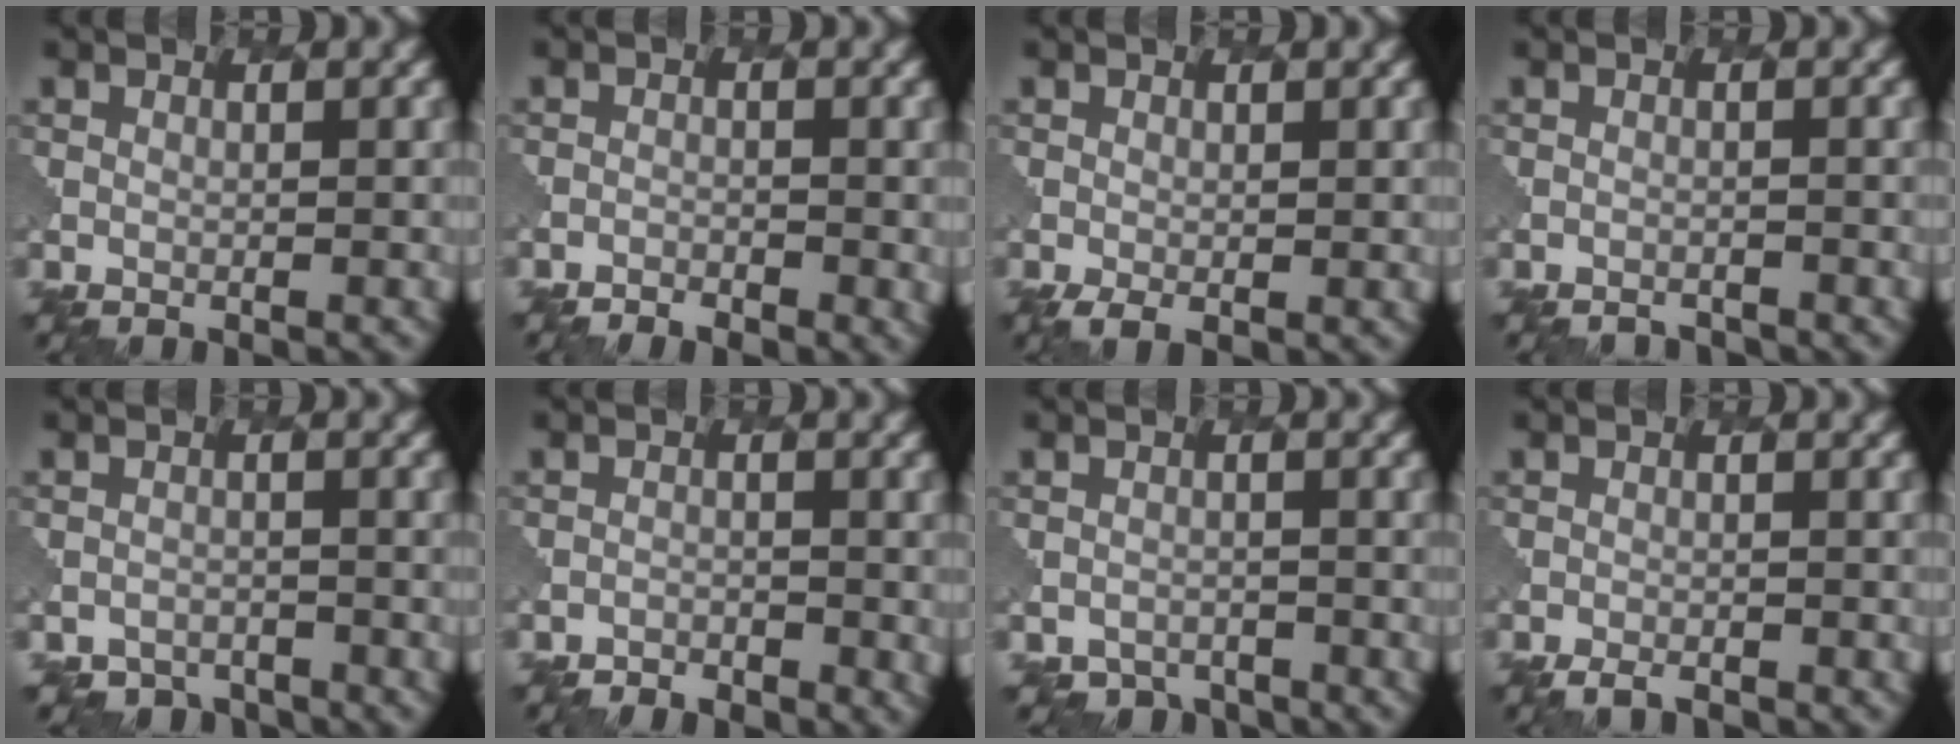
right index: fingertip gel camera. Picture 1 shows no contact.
{"total": 2.4, "force": [-2.0, 1.0, 1.0], "torque": [-0.023, 0.004, -0.029]}
{"total": 1.8, "force": [-0.5, 0.8, 1.5], "torque": [-0.027, -0.007, -0.006]}
{"total": 1.7, "force": [-1.7, 0.4, -0.1], "torque": [0.005, 0.001, -0.021]}
{"total": 3.2, "force": [-2.9, 1.2, -0.5], "torque": [0.014, -0.003, -0.042]}
{"total": 1.8, "force": [-1.6, 0.8, 0.2], "torque": [-0.006, 0.003, -0.027]}
{"total": 2.7, "force": [-2.4, 1.2, -0.4], "torque": [0.010, -0.002, -0.037]}
{"total": 2.3, "force": [-2.1, 0.7, 0.8], "torque": [-0.012, 0.001, -0.031]}